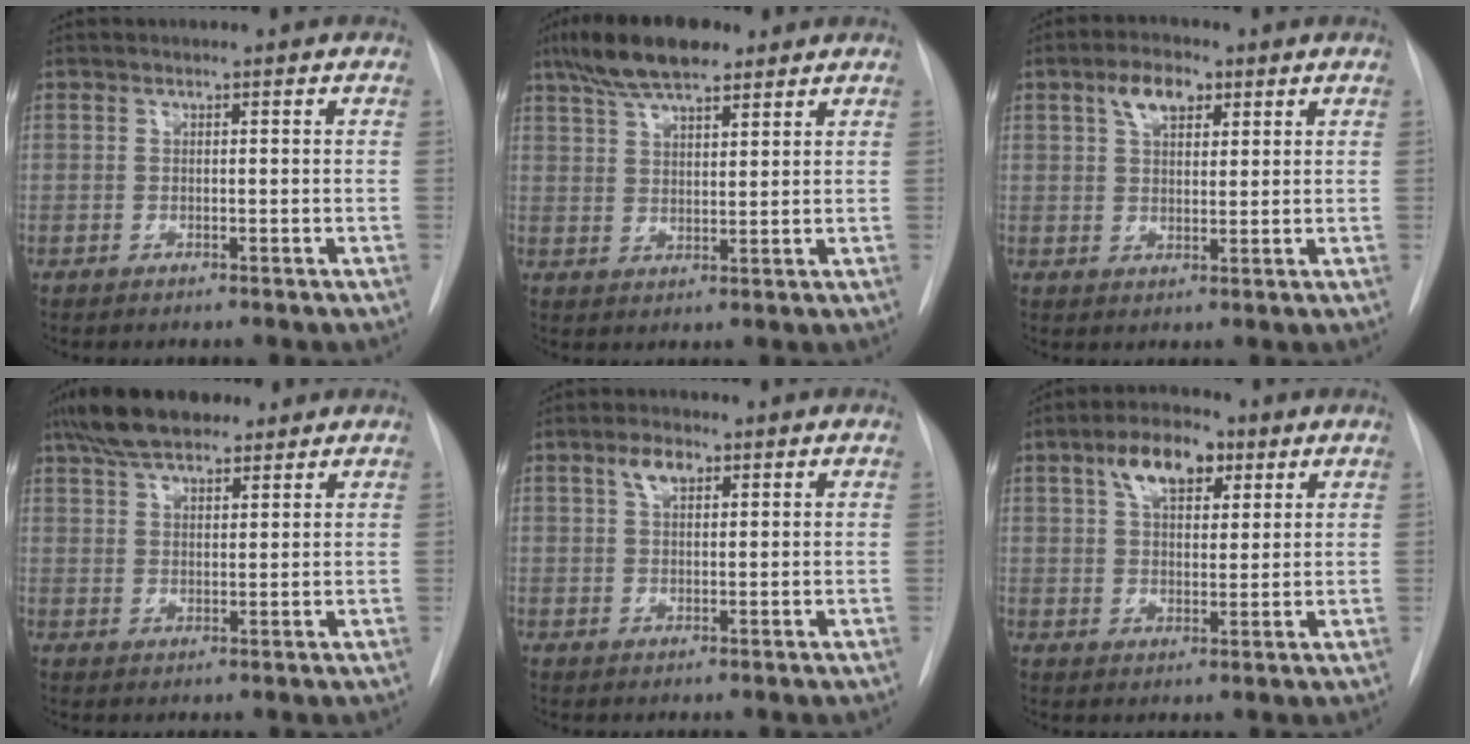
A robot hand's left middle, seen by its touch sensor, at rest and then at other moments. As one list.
[{"total": 10.2, "force": [7.4, 3.0, 6.3], "torque": [-0.115, 0.017, 0.130]}, {"total": 5.4, "force": [2.8, 2.8, 3.7], "torque": [-0.069, 0.016, 0.049]}, {"total": 9.7, "force": [7.3, 3.5, 5.3], "torque": [-0.097, 0.024, 0.128]}, {"total": 3.3, "force": [1.7, 1.6, 2.3], "torque": [-0.045, 0.009, 0.032]}, {"total": 8.4, "force": [4.2, 4.1, 6.0], "torque": [-0.104, 0.021, 0.071]}]